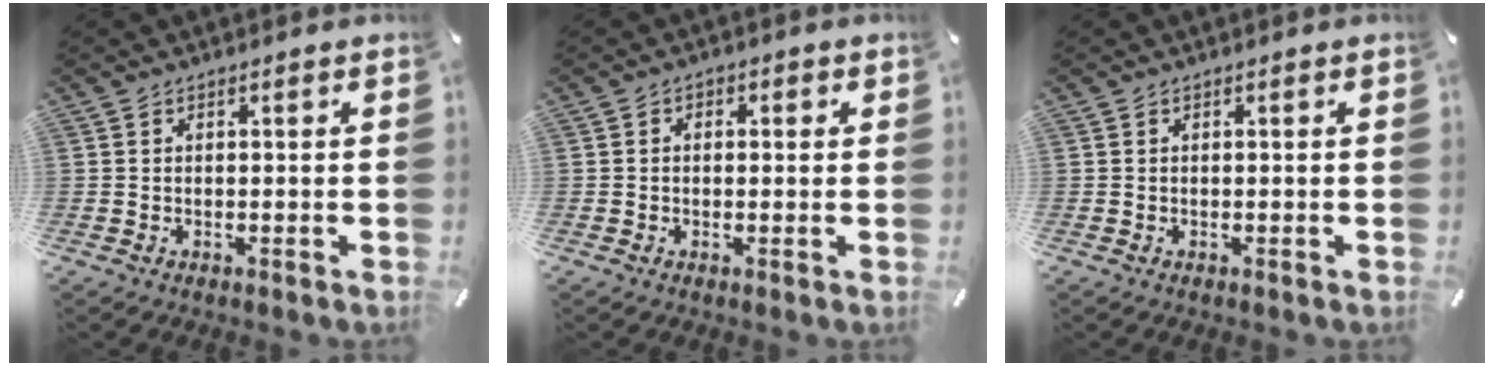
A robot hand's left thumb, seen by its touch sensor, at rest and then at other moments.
{"total": 1.6, "force": [-0.3, 1.2, 0.9], "torque": [-0.017, 0.006, -0.007]}
{"total": 0.0}